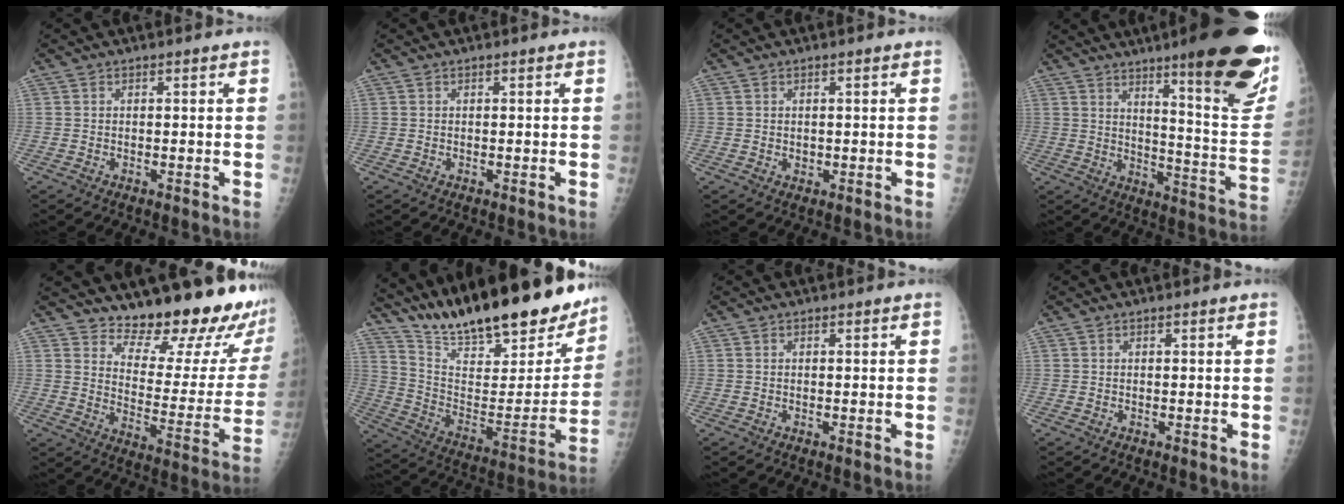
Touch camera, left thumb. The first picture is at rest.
{"total": 0.0}
{"total": 1.1, "force": [0.3, 0.8, 0.6], "torque": [-0.006, -0.002, 0.008]}
{"total": 25.6, "force": [14.8, 4.2, 20.5], "torque": [-0.235, -0.072, 0.210]}
{"total": 21.0, "force": [18.6, 4.8, 8.5], "torque": [-0.074, -0.176, 0.244]}
{"total": 29.4, "force": [24.0, 8.3, 14.8], "torque": [-0.210, -0.103, 0.361]}
{"total": 0.0}
{"total": 0.0}